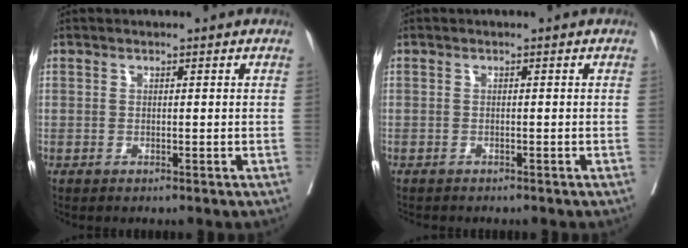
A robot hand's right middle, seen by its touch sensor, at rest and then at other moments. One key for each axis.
{"total": 1.9, "fx": -1.7, "fy": 0.7, "fz": 0.6, "tx": -0.018, "ty": -0.005, "tz": -0.023}